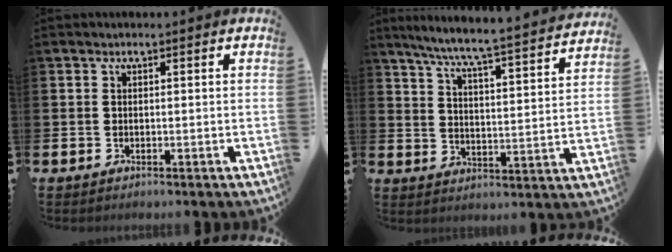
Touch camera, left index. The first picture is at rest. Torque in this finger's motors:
{"motor_torque": [0.74, -1.04, 0.61, 0.20]}